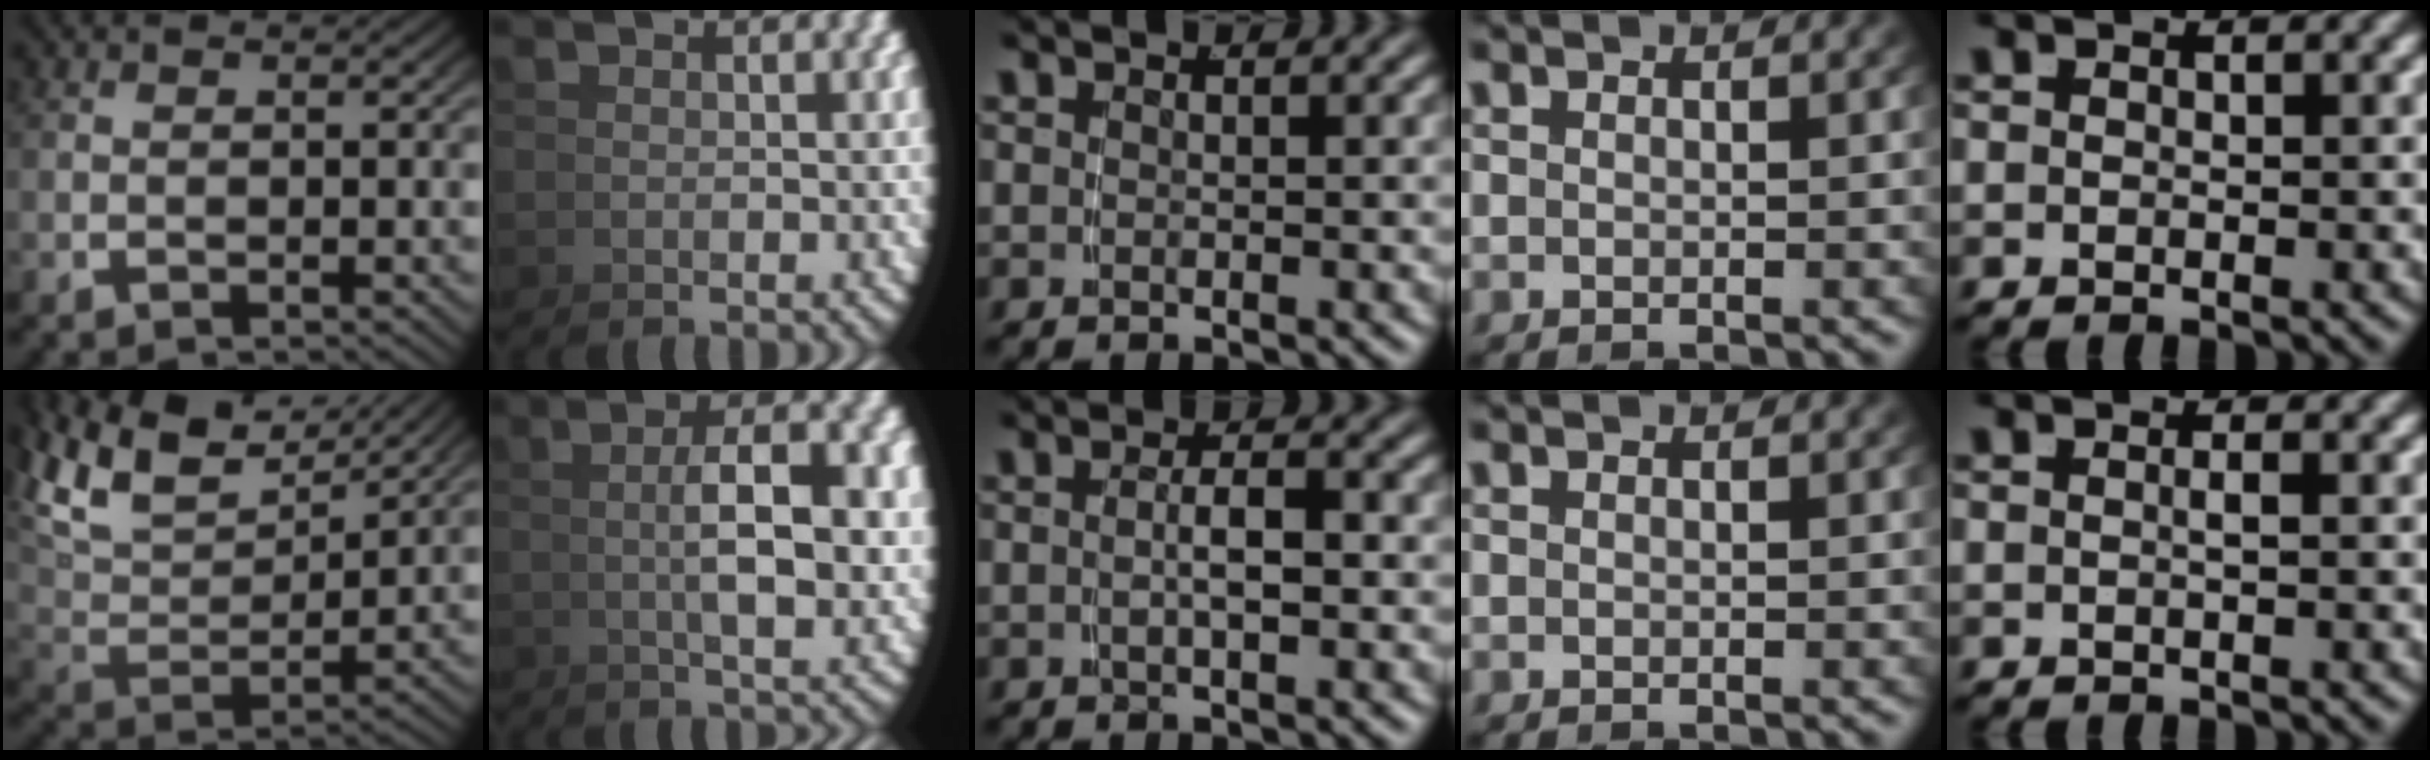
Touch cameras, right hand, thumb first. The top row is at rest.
{"thumb": {"total": 10.7, "force": [5.9, 5.9, 6.7], "torque": [-0.143, 0.006, 0.100]}, "index": {"total": 6.3, "force": [1.5, 1.9, 5.8], "torque": [-0.069, 0.018, 0.019]}, "middle": {"total": 2.1, "force": [-0.7, 0.0, 2.0], "torque": [-0.029, 0.002, -0.008]}, "little": {"total": 0.8, "force": [-0.4, -0.3, 0.6], "torque": [-0.012, -0.002, -0.005]}}